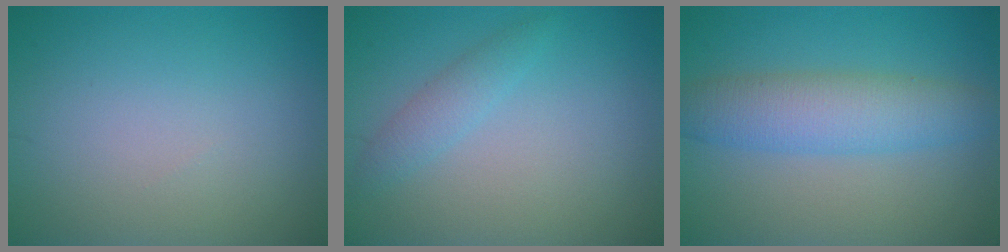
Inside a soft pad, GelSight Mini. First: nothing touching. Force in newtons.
{"total": 1.8, "press": 1.8, "slide": 0.1}
{"total": 5.1, "press": 5.1, "slide": 0.2}